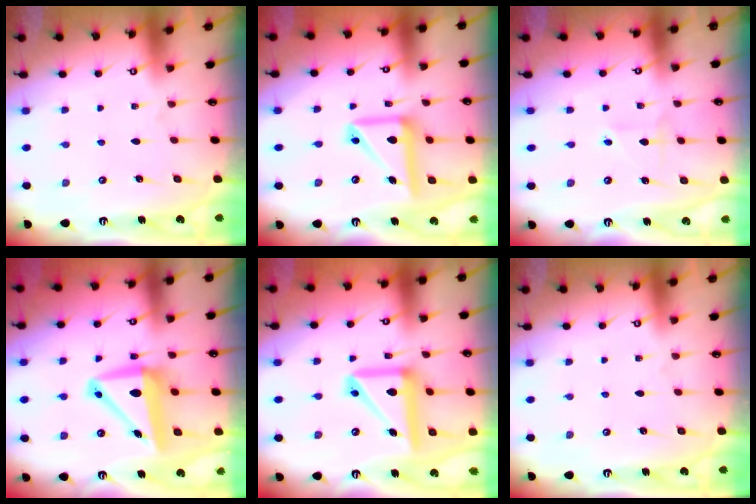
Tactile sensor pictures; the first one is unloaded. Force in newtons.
{"total": 14.1, "press": 14.0, "slide": 1.8}
{"total": 2.6, "press": 2.5, "slide": 0.9}
{"total": 10.9, "press": 10.5, "slide": 2.6}
{"total": 14.8, "press": 14.6, "slide": 2.5}
{"total": 0.0}